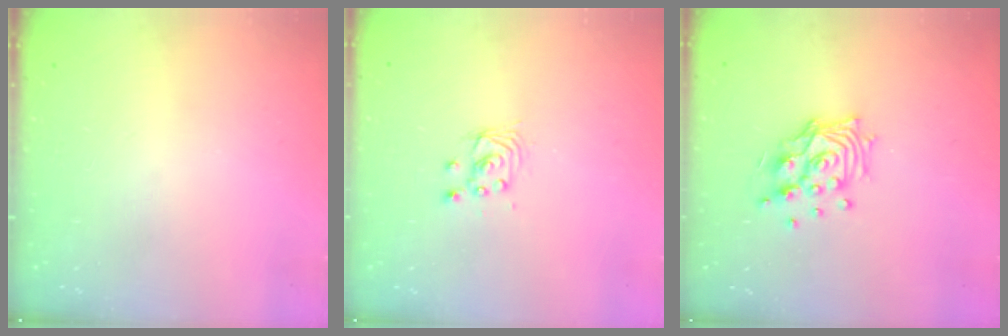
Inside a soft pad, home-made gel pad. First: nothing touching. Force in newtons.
{"total": 2.9, "press": 2.9, "slide": 0.2}
{"total": 12.6, "press": 12.5, "slide": 1.7}